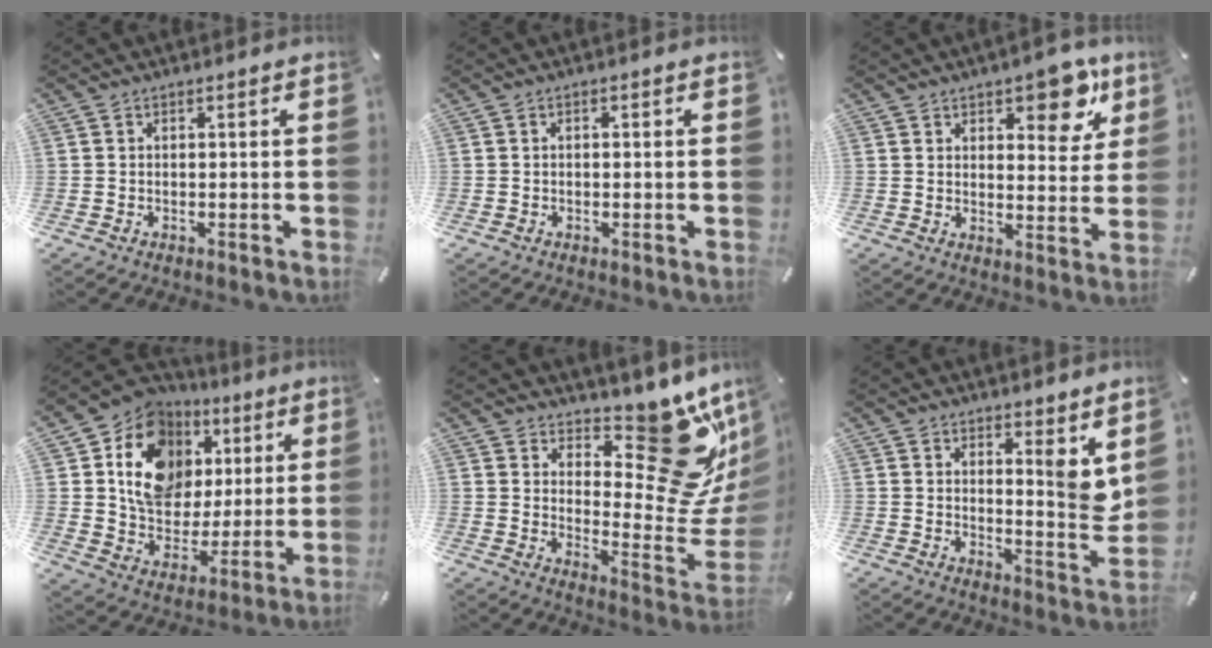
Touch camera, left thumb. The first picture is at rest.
{"total": 0.6, "force": [-0.1, 0.4, 0.4], "torque": [-0.007, 0.002, -0.002]}
{"total": 9.9, "force": [6.5, 4.9, 5.6], "torque": [-0.048, -0.040, 0.106]}
{"total": 15.6, "force": [5.2, 13.0, 6.9], "torque": [-0.133, -0.025, 0.102]}
{"total": 17.2, "force": [10.7, 8.0, 10.9], "torque": [-0.101, -0.109, 0.170]}
{"total": 7.0, "force": [4.7, 2.3, 4.6], "torque": [-0.042, -0.052, 0.080]}